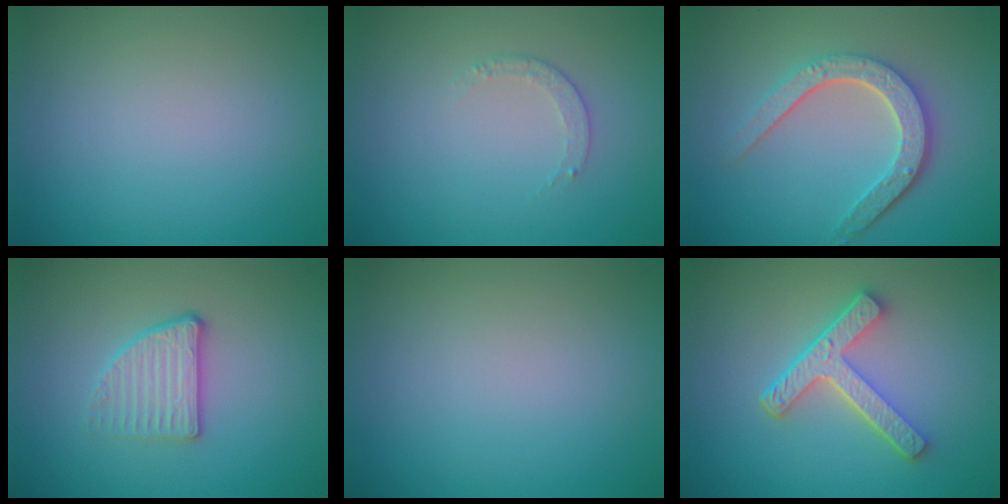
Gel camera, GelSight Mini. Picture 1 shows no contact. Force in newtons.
{"total": 0.8, "press": 0.6, "slide": 0.6}
{"total": 4.7, "press": 3.5, "slide": 3.1}
{"total": 2.8, "press": 2.5, "slide": 1.4}
{"total": 0.0}
{"total": 4.7, "press": 3.6, "slide": 3.0}